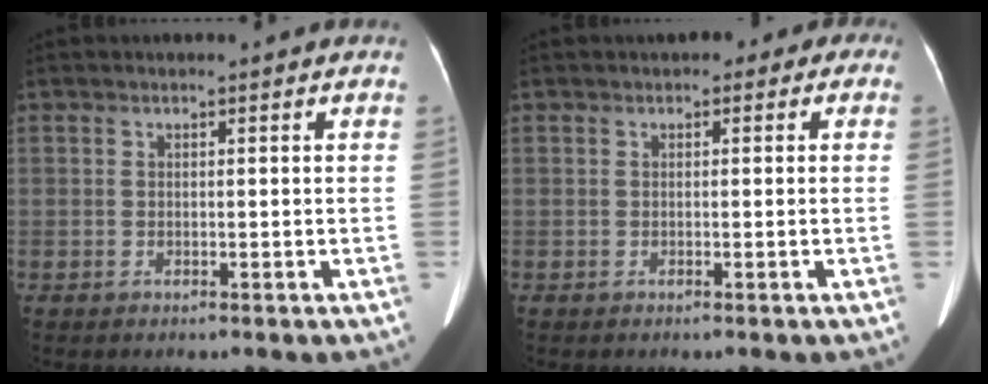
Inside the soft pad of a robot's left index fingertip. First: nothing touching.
{"total": 2.0, "force": [0.3, 1.6, 1.2], "torque": [-0.009, 0.017, -0.007]}